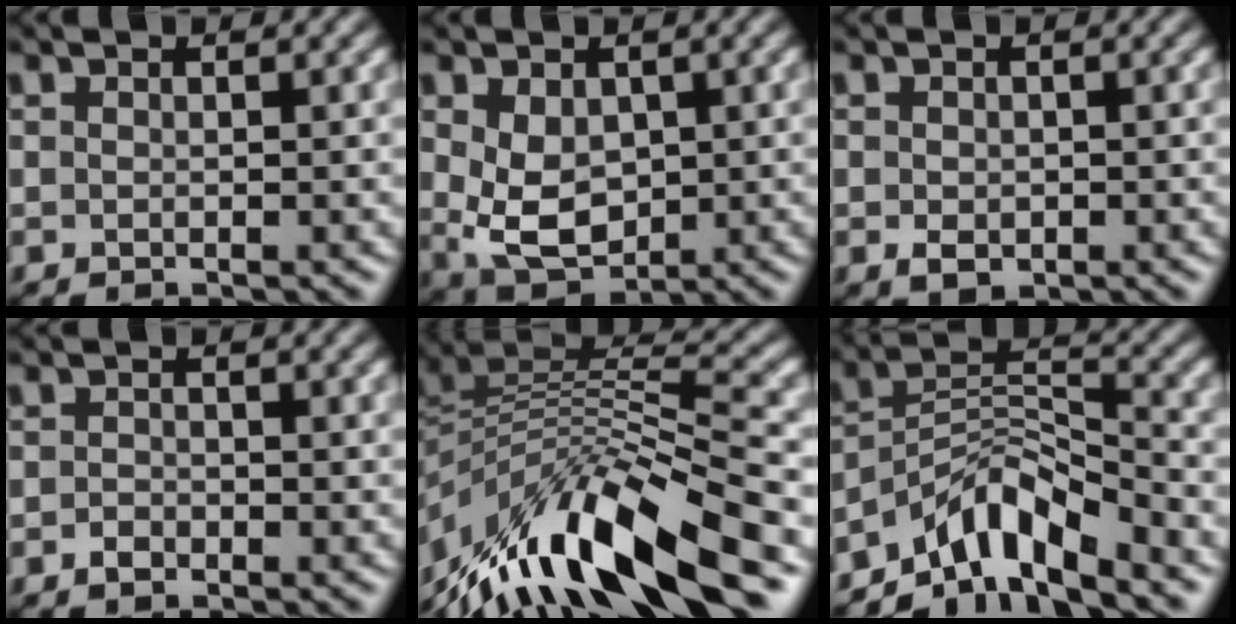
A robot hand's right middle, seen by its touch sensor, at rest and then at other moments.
{"total": 5.2, "force": [0.2, 3.5, 3.8], "torque": [-0.081, -0.008, 0.013]}
{"total": 1.6, "force": [-0.4, 1.2, 1.0], "torque": [-0.019, -0.004, -0.008]}
{"total": 1.1, "force": [-0.6, 0.7, 0.6], "torque": [-0.012, 0.002, -0.013]}
{"total": 11.7, "force": [-5.8, 4.4, 9.1], "torque": [-0.182, 0.021, -0.106]}
{"total": 6.9, "force": [-5.5, 1.9, 3.8], "torque": [-0.055, 0.007, -0.108]}